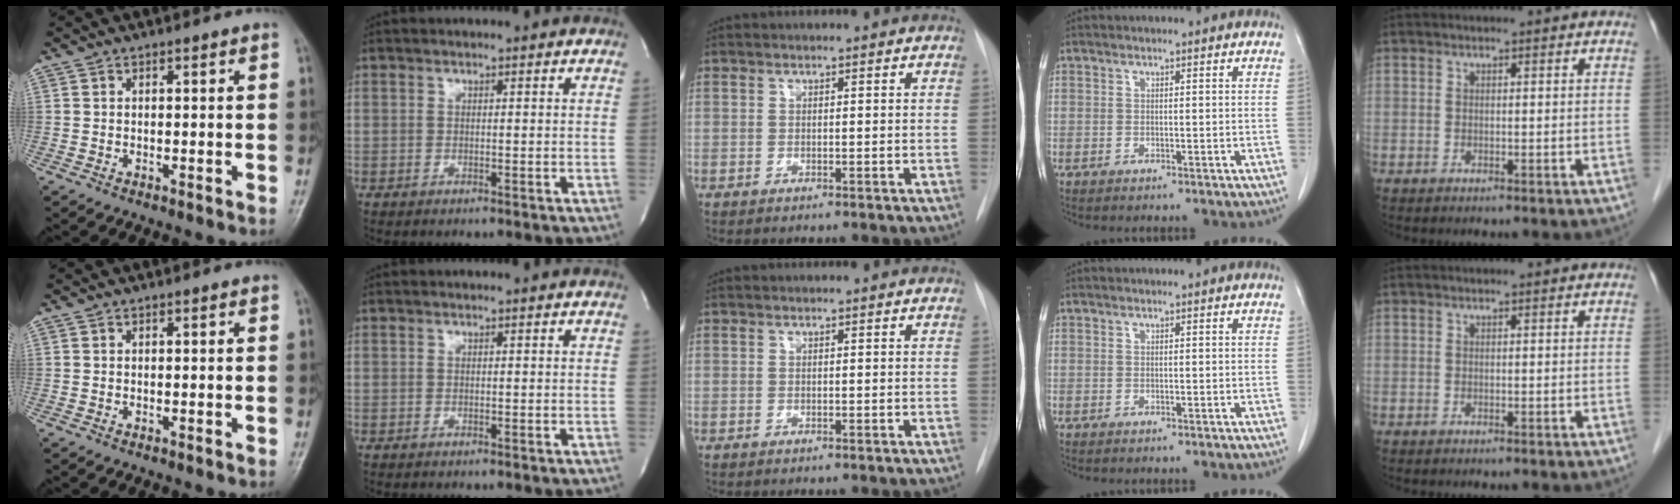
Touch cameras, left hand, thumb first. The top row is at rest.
{}